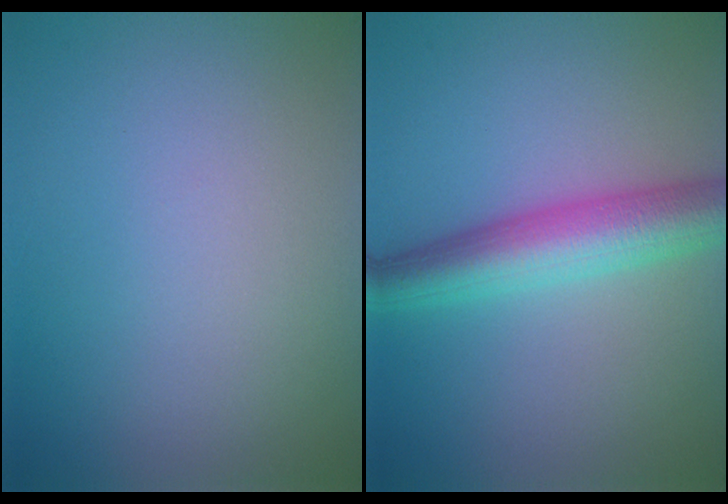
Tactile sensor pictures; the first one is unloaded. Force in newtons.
{"total": 6.0, "press": 6.0, "slide": 0.3}